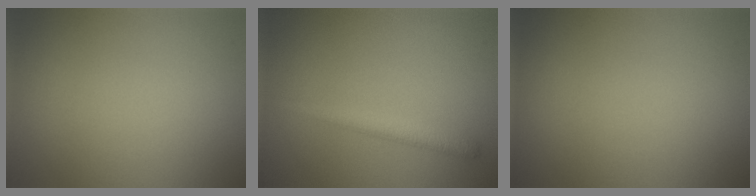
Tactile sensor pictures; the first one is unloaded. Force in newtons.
{"total": 2.2, "press": 2.2, "slide": 0.1}
{"total": 0.0}